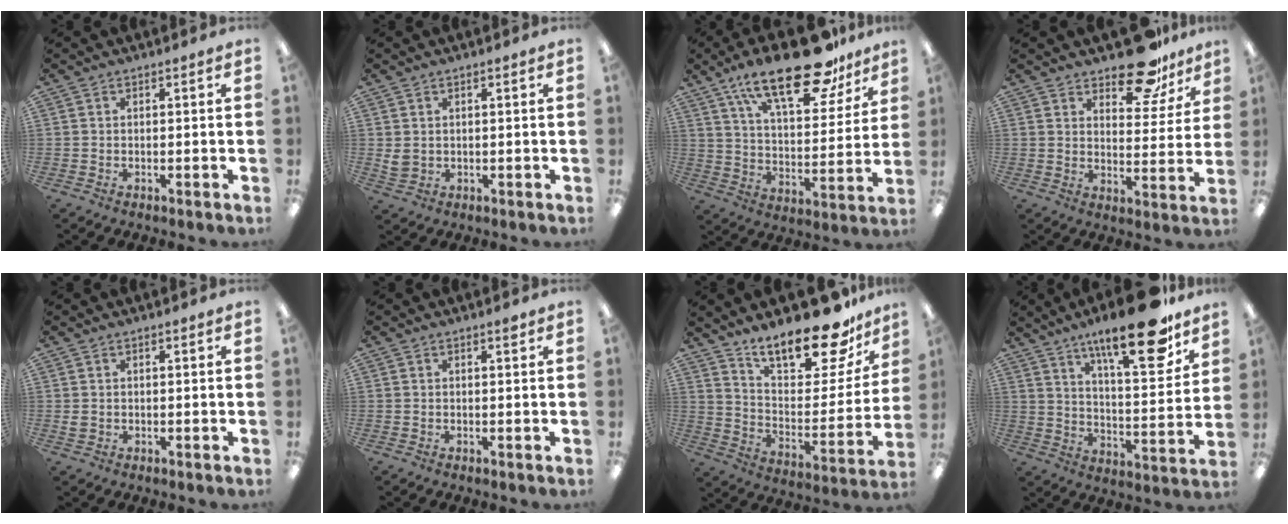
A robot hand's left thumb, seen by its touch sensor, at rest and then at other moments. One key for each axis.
{"total": 2.7, "fx": 1.0, "fy": 2.1, "fz": 1.3, "tx": -0.019, "ty": 0.000, "tz": 0.018}
{"total": 23.1, "fx": 15.7, "fy": 9.0, "fz": 14.4, "tx": -0.214, "ty": -0.088, "tz": 0.261}
{"total": 15.0, "fx": 11.4, "fy": 6.7, "fz": 7.0, "tx": -0.093, "ty": -0.071, "tz": 0.200}
{"total": 1.1, "fx": 0.2, "fy": 1.0, "fz": 0.5, "tx": -0.011, "ty": 0.005, "tz": 0.004}
{"total": 0.8, "fx": 0.6, "fy": 0.1, "fz": 0.5, "tx": -0.003, "ty": -0.002, "tz": 0.008}
{"total": 20.8, "fx": 17.0, "fy": 6.5, "fz": 10.1, "tx": -0.157, "ty": -0.122, "tz": 0.287}
{"total": 21.6, "fx": 15.0, "fy": 5.9, "fz": 14.4, "tx": -0.209, "ty": -0.095, "tz": 0.240}